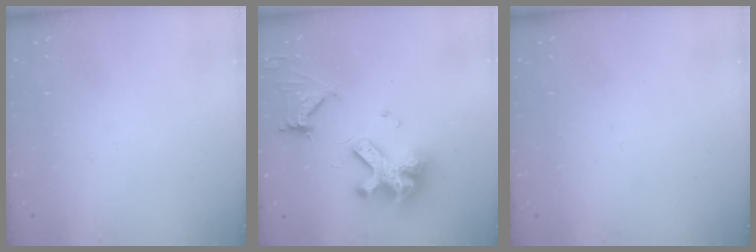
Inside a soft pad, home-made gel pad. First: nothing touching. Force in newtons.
{"total": 15.0, "press": 14.9, "slide": 1.9}
{"total": 0.0}